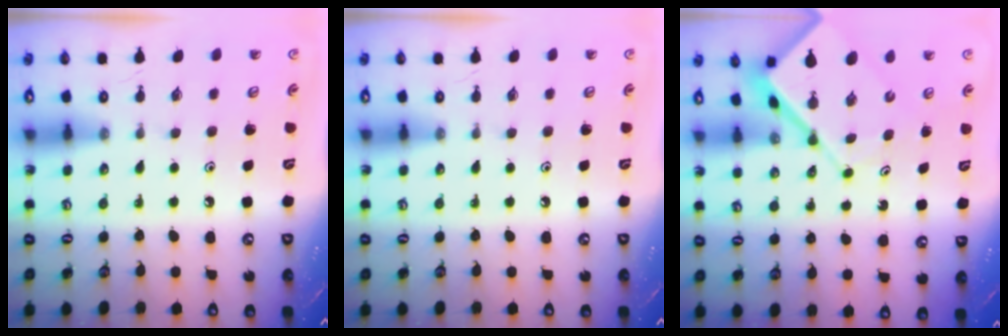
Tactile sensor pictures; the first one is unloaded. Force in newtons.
{"total": 0.0}
{"total": 8.9, "press": 8.9, "slide": 0.9}